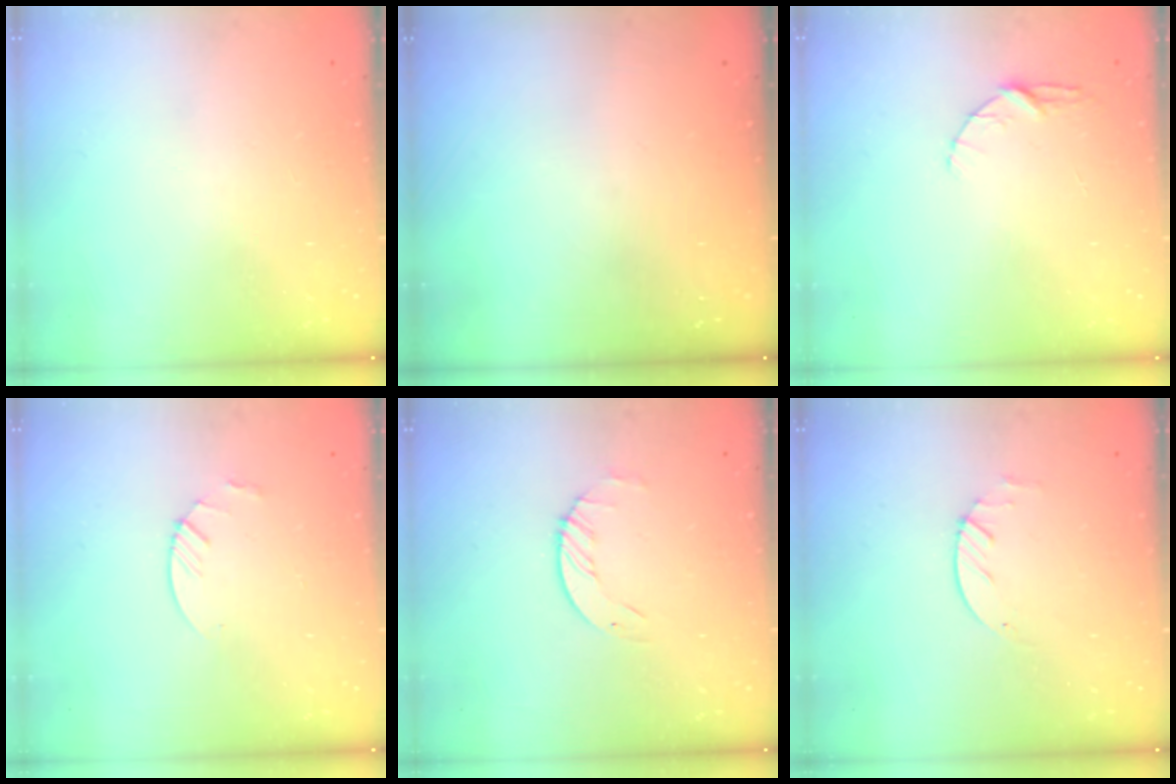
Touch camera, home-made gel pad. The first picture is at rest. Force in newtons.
{"total": 0.0}
{"total": 4.0, "press": 3.9, "slide": 0.4}
{"total": 3.0, "press": 3.0, "slide": 0.3}
{"total": 1.7, "press": 1.7, "slide": 0.2}
{"total": 1.9, "press": 1.9, "slide": 0.3}